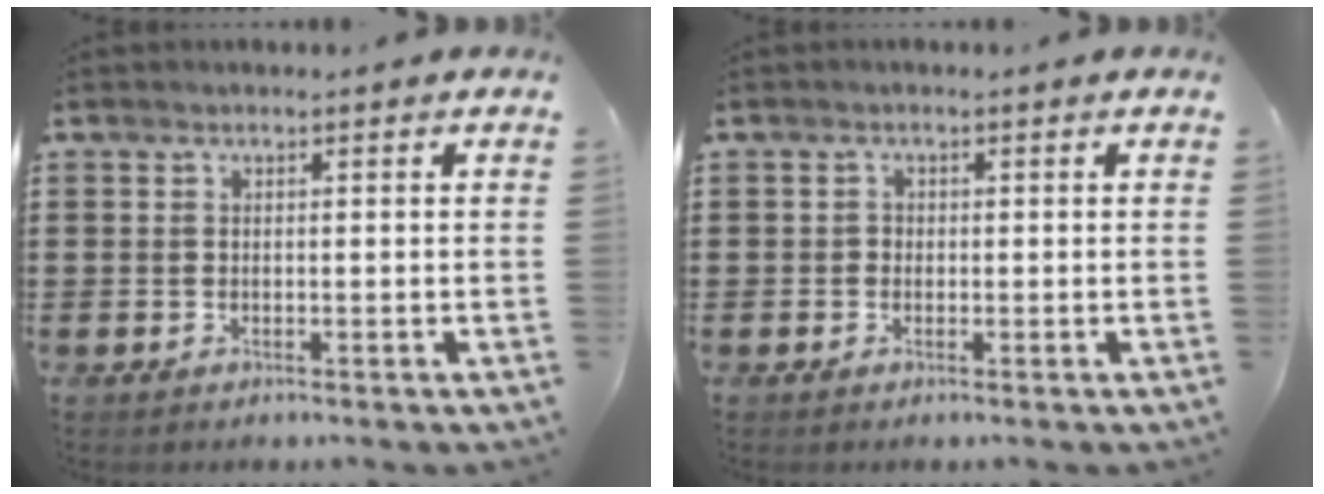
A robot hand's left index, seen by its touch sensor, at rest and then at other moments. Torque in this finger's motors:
{"motor_torque": [0.52, 0.69, 0.02, -0.01]}